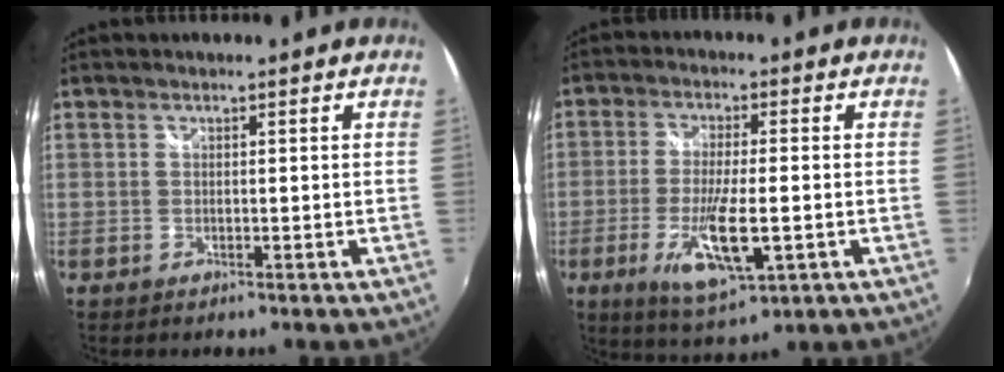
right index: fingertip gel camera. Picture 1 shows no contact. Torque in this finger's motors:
{"motor_torque": [0.95, -0.80, 0.33, 0.12]}